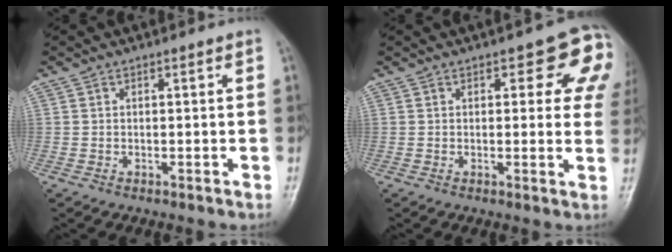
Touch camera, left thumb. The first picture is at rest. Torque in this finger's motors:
{"motor_torque": [0.23, 0.33, 0.12, 0.14, 0.08]}